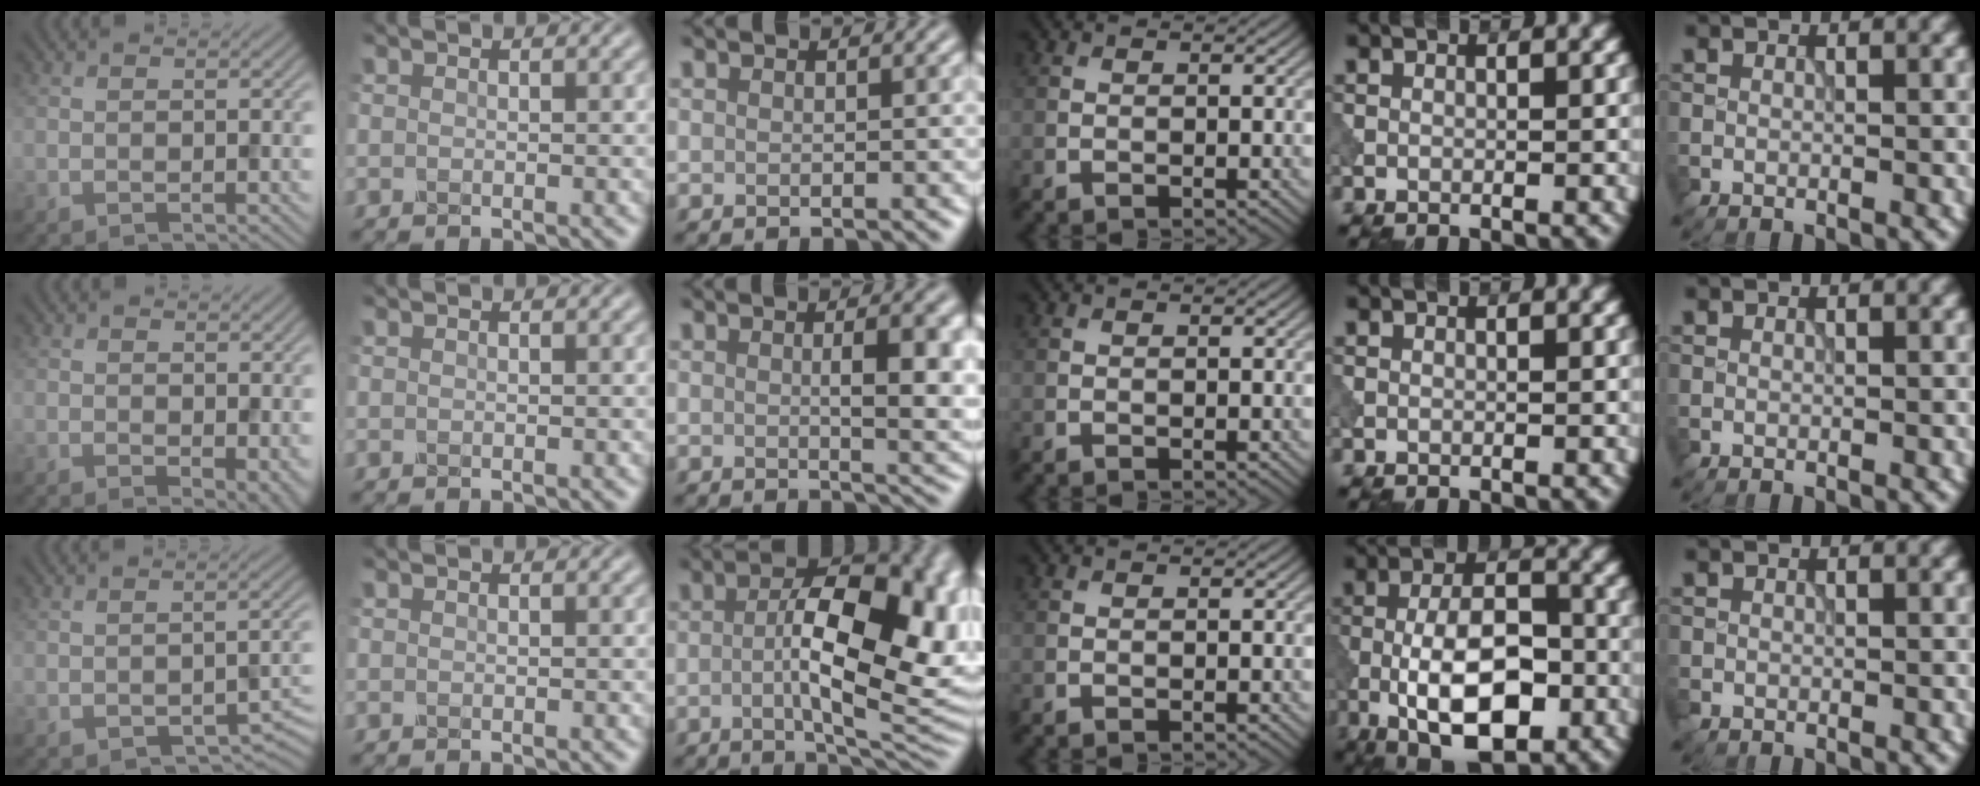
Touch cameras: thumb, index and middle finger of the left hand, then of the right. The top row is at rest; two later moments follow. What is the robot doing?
{"motion": "dispense", "object": "dispenser bottle"}